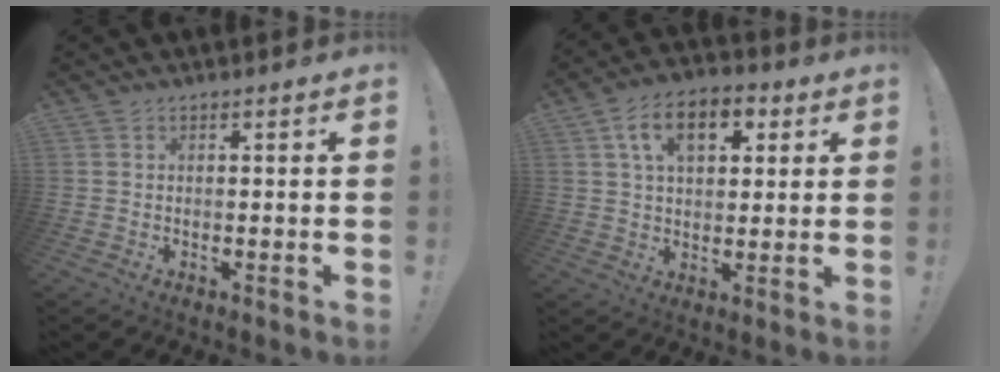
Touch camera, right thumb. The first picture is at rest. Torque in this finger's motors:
{"motor_torque": [0.08, 0.31, 0.57, 0.62, 0.06]}